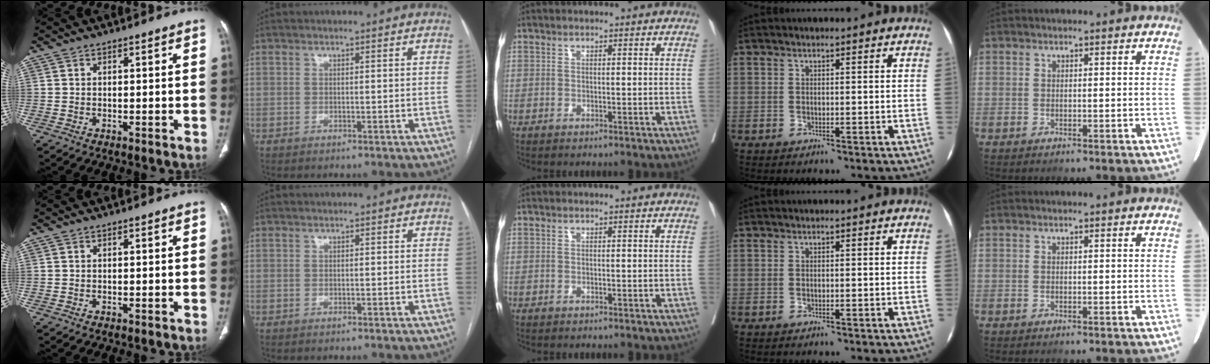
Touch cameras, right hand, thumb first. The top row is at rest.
{}